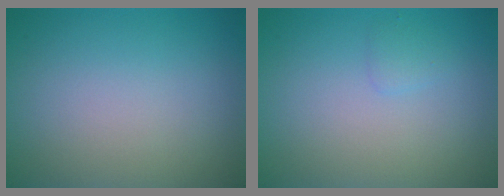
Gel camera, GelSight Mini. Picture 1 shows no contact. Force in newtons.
{"total": 0.8, "press": 0.7, "slide": 0.1}